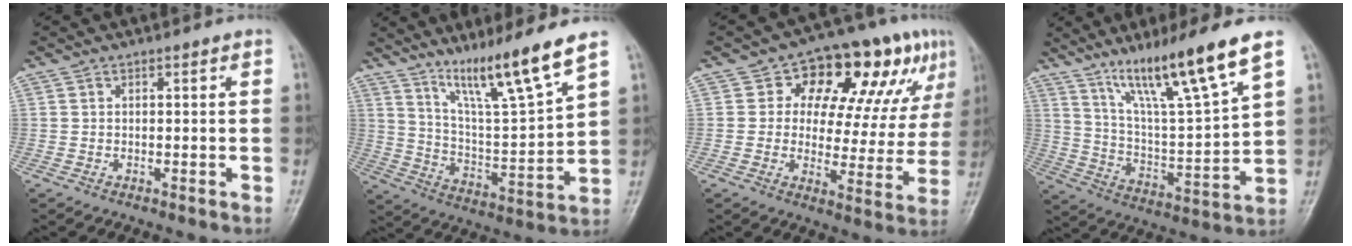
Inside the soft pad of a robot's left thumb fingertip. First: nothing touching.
{"total": 14.3, "force": [10.3, 0.1, 10.0], "torque": [-0.166, -0.068, 0.188]}
{"total": 18.0, "force": [7.8, 9.7, 13.1], "torque": [-0.117, -0.002, 0.105]}
{"total": 17.5, "force": [11.5, 1.0, 13.1], "torque": [-0.217, -0.060, 0.206]}